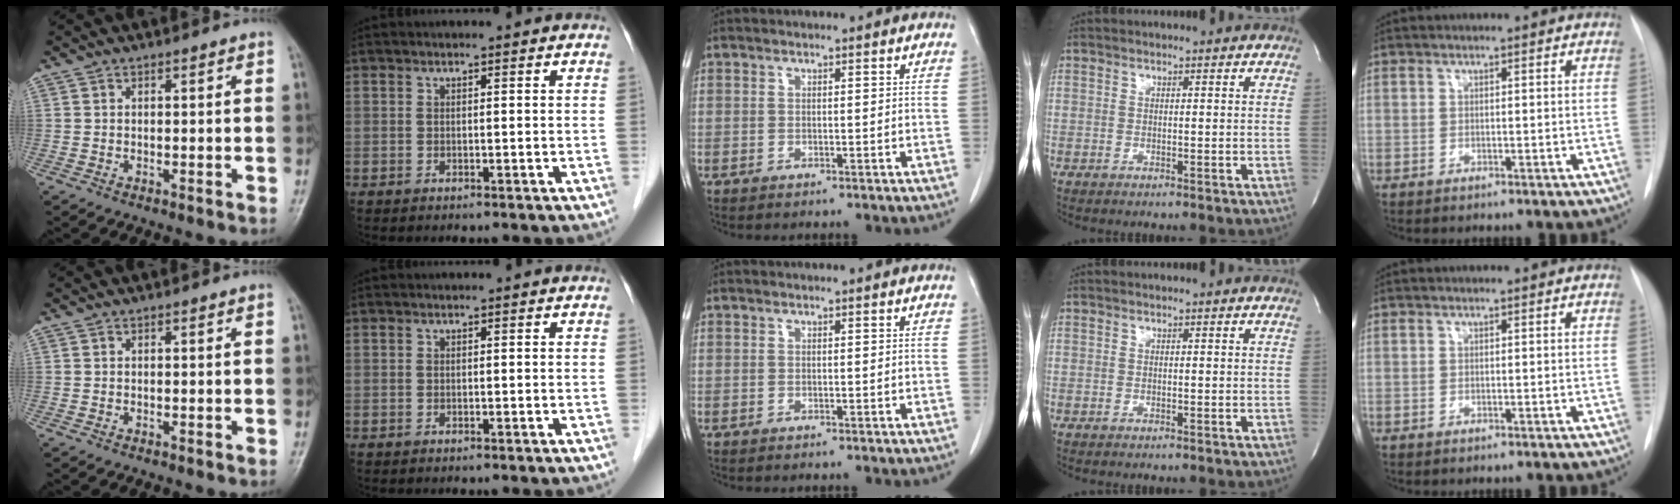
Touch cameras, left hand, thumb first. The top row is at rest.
{}